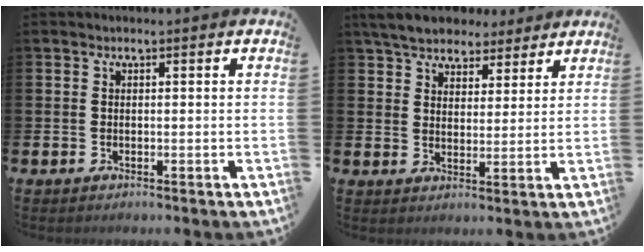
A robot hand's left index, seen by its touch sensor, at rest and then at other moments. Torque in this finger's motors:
{"motor_torque": [2.14, 0.00, 0.25, 0.21]}